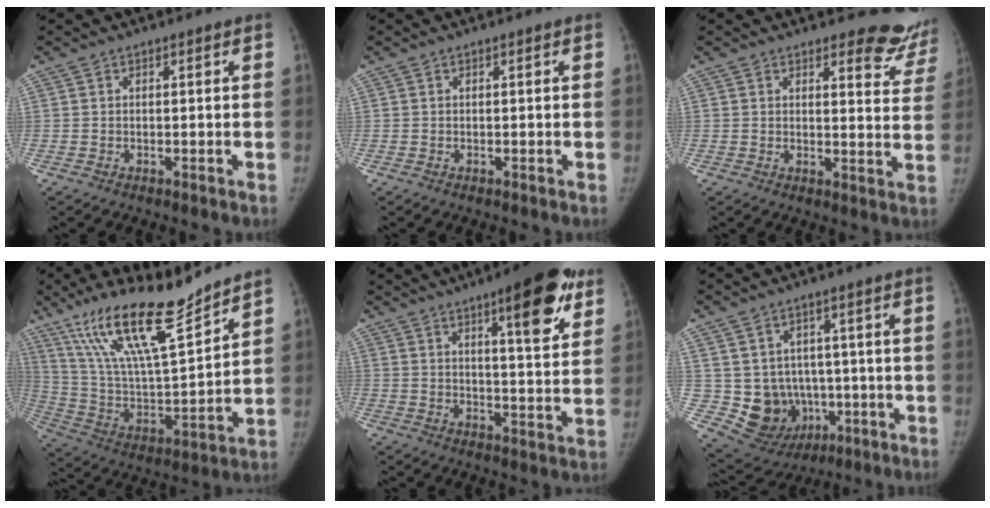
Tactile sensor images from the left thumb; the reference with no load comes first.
{"total": 0.0}
{"total": 9.4, "force": [8.8, 2.9, 1.6], "torque": [0.024, -0.080, 0.075]}
{"total": 20.5, "force": [15.2, 3.8, 13.3], "torque": [-0.216, -0.074, 0.286]}
{"total": 14.4, "force": [7.8, 3.6, 11.6], "torque": [-0.132, -0.031, 0.103]}
{"total": 12.3, "force": [-1.6, 10.9, 5.6], "torque": [-0.061, 0.011, 0.003]}